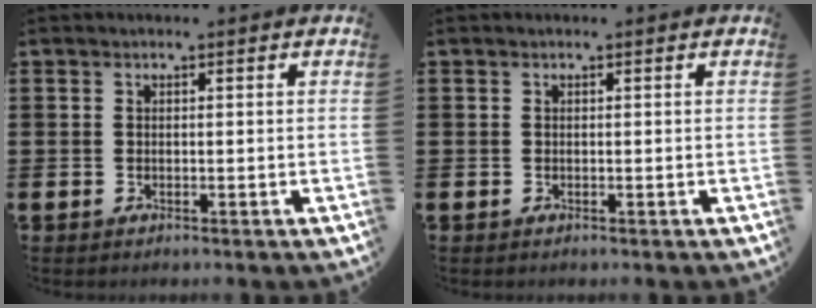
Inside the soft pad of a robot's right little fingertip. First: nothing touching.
{"total": 0.0}